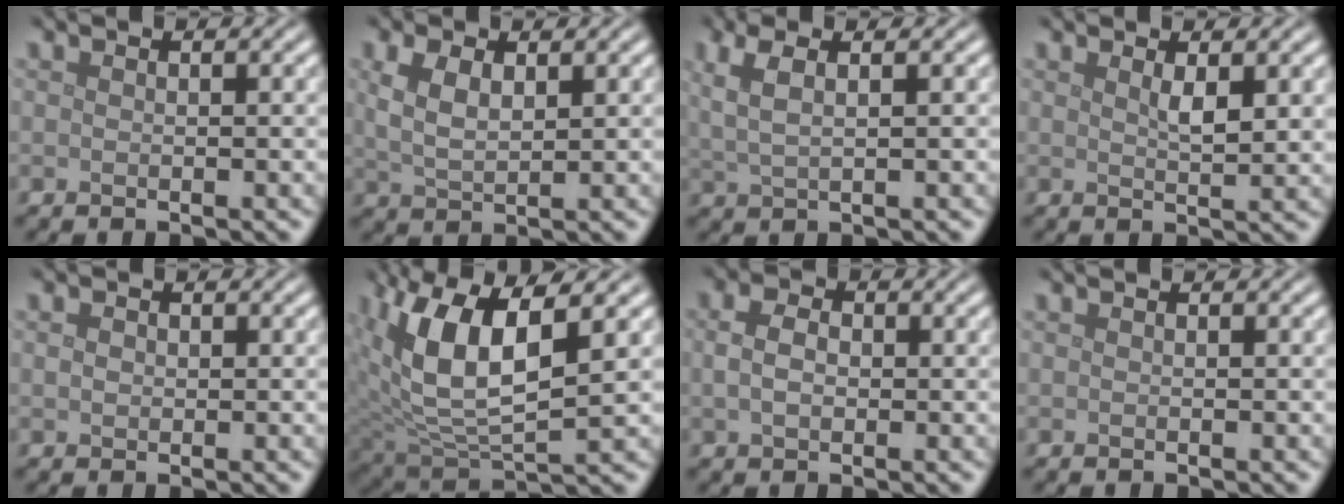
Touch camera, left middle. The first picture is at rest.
{"total": 3.2, "force": [1.2, 1.6, 2.5], "torque": [-0.058, 0.001, 0.027]}
{"total": 3.3, "force": [1.5, 1.2, 2.7], "torque": [-0.056, 0.004, 0.029]}
{"total": 1.7, "force": [0.8, 0.3, 1.5], "torque": [-0.028, -0.003, 0.015]}
{"total": 0.9, "force": [0.1, 0.8, 0.4], "torque": [-0.011, 0.000, 0.001]}
{"total": 9.1, "force": [2.8, 3.9, 7.8], "torque": [-0.169, 0.000, 0.050]}
{"total": 2.6, "force": [0.3, 1.9, 1.8], "torque": [-0.047, 0.005, 0.006]}
{"total": 0.0}